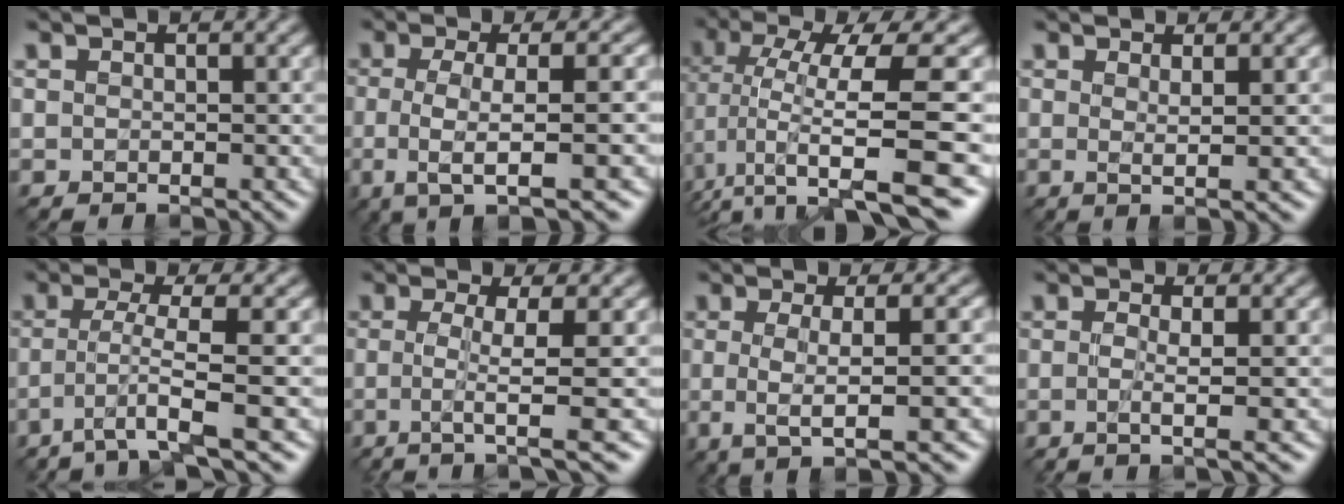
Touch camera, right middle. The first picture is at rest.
{"total": 6.8, "force": [-1.4, 1.8, 6.4], "torque": [-0.095, -0.006, -0.032]}
{"total": 10.0, "force": [-0.8, 3.2, 9.4], "torque": [-0.170, -0.004, -0.012]}
{"total": 2.1, "force": [0.4, 0.4, 2.0], "torque": [-0.033, -0.003, 0.001]}
{"total": 3.8, "force": [-1.3, 0.2, 3.5], "torque": [-0.062, -0.001, -0.034]}
{"total": 4.7, "force": [-0.6, 0.9, 4.6], "torque": [-0.076, -0.006, -0.015]}
{"total": 5.3, "force": [-0.6, 1.2, 5.2], "torque": [-0.087, -0.003, -0.015]}
{"total": 2.7, "force": [-0.4, 0.6, 2.6], "torque": [-0.038, -0.008, -0.017]}